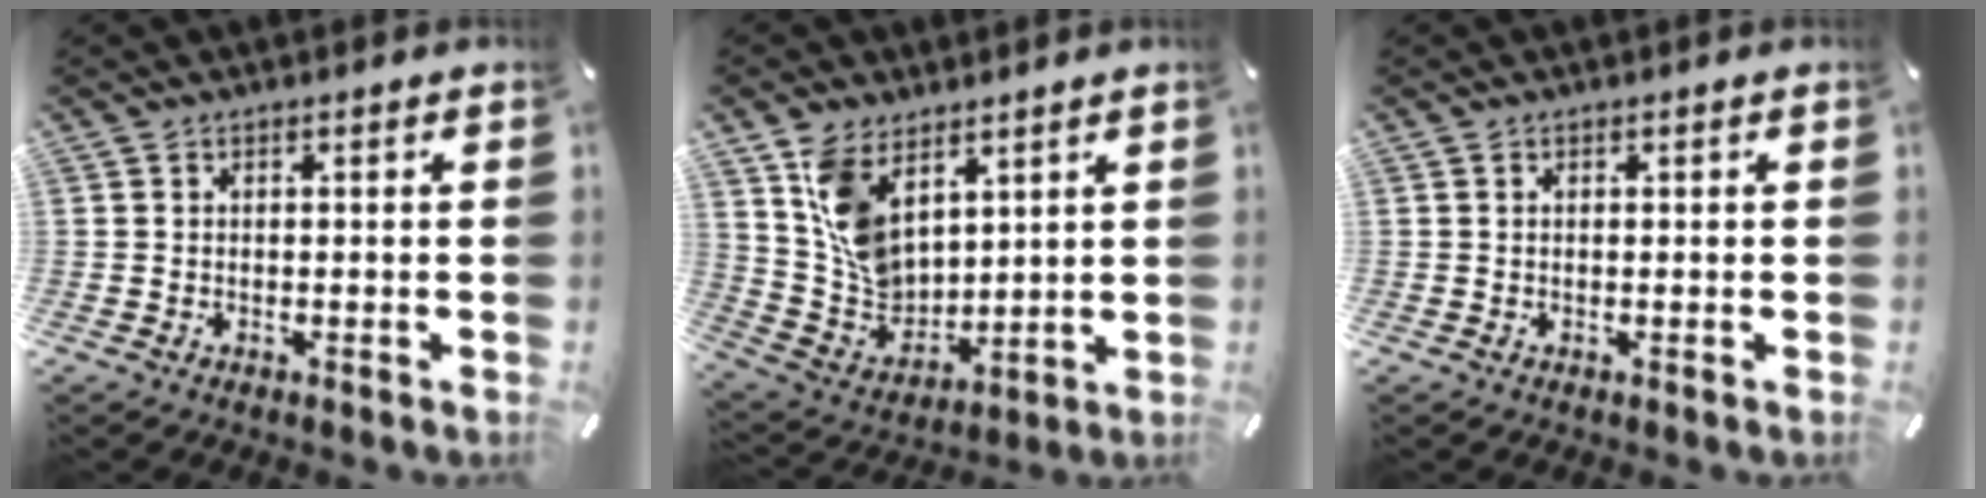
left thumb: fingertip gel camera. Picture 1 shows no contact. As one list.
[{"total": 11.6, "force": [6.2, 8.2, 5.5], "torque": [-0.136, -0.031, 0.127]}, {"total": 0.0}]